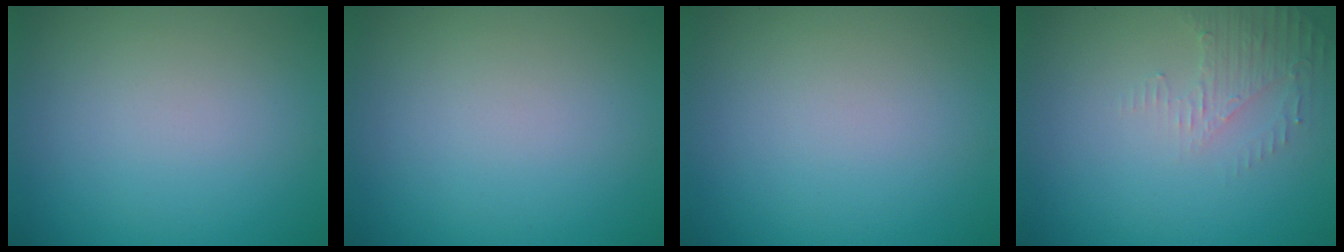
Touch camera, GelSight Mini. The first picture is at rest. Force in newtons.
{"total": 0.0}
{"total": 0.0}
{"total": 2.2, "press": 2.1, "slide": 0.5}